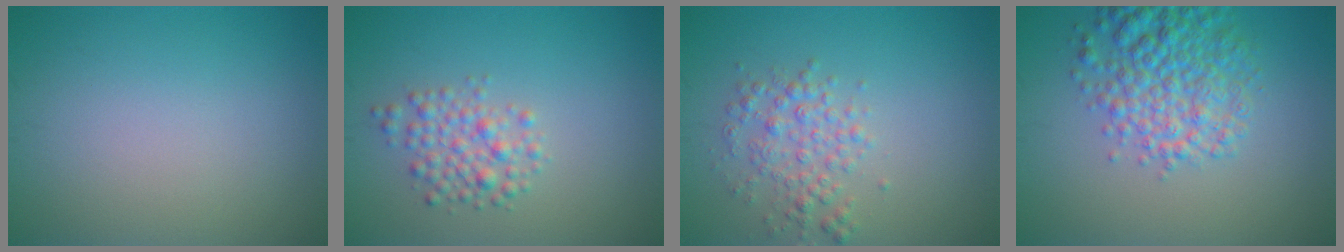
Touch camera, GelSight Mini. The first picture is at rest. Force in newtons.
{"total": 2.7, "press": 2.7, "slide": 0.1}
{"total": 2.8, "press": 2.8, "slide": 0.0}
{"total": 5.7, "press": 5.7, "slide": 0.3}